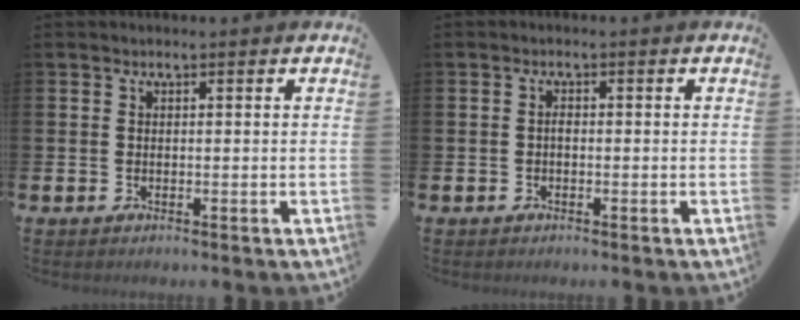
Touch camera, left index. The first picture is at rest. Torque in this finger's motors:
{"motor_torque": [-0.07, 0.18, -0.07, 0.00]}